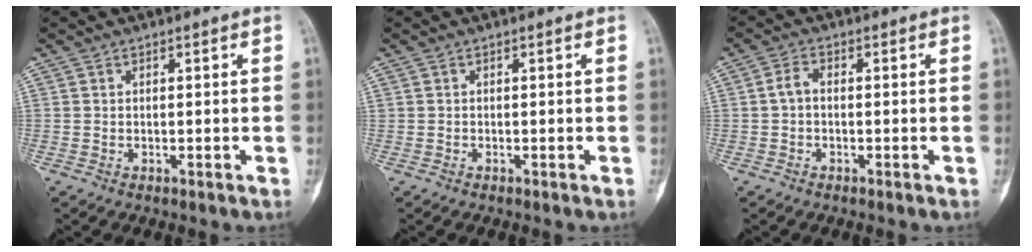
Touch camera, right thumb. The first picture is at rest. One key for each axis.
{"total": 0.0}
{"total": 2.4, "fx": -0.4, "fy": 1.4, "fz": 1.8, "tx": -0.036, "ty": 0.008, "tz": -0.012}